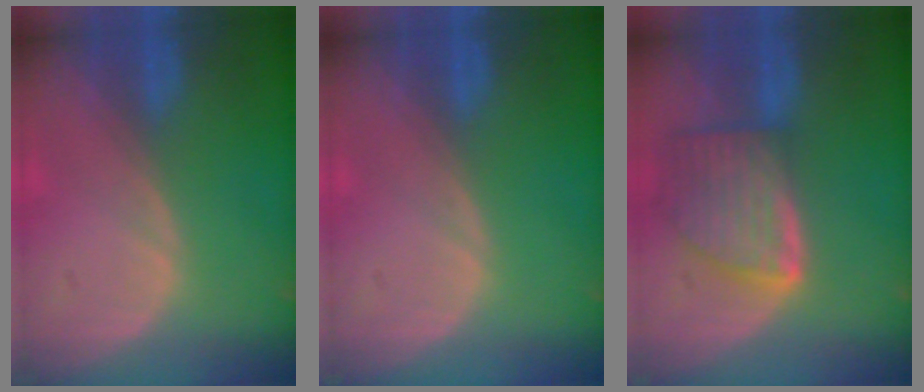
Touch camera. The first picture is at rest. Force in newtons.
{"total": 0.0}
{"total": 8.0, "press": 7.2, "slide": 3.5}